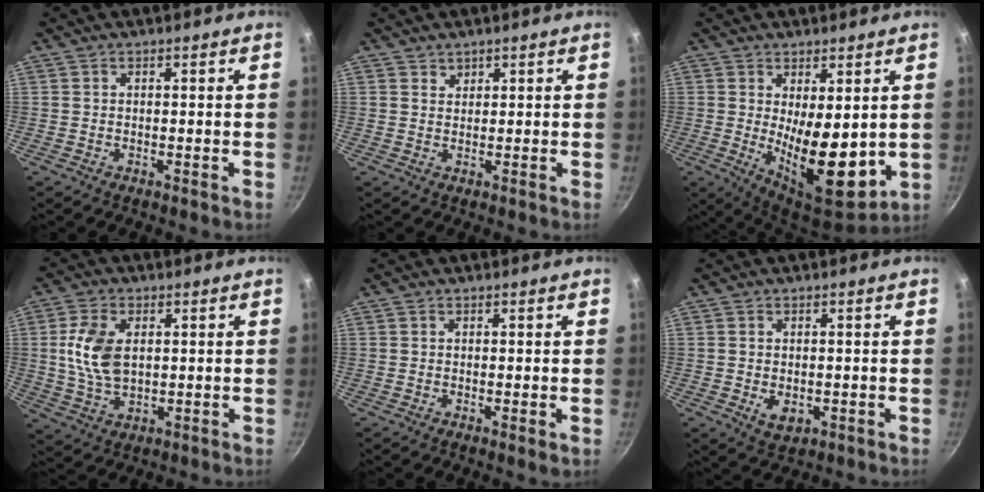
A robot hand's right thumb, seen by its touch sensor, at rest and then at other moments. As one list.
[{"total": 1.4, "force": [1.0, 0.9, 0.0], "torque": [0.011, -0.001, 0.018]}, {"total": 13.7, "force": [0.3, 5.8, 12.4], "torque": [-0.159, -0.036, 0.021]}, {"total": 9.7, "force": [1.6, 6.0, 7.5], "torque": [-0.139, -0.008, 0.032]}, {"total": 1.5, "force": [-0.1, 0.4, 1.4], "torque": [-0.024, -0.008, -0.002]}, {"total": 4.0, "force": [-0.6, 2.7, 2.9], "torque": [-0.043, -0.008, -0.003]}]